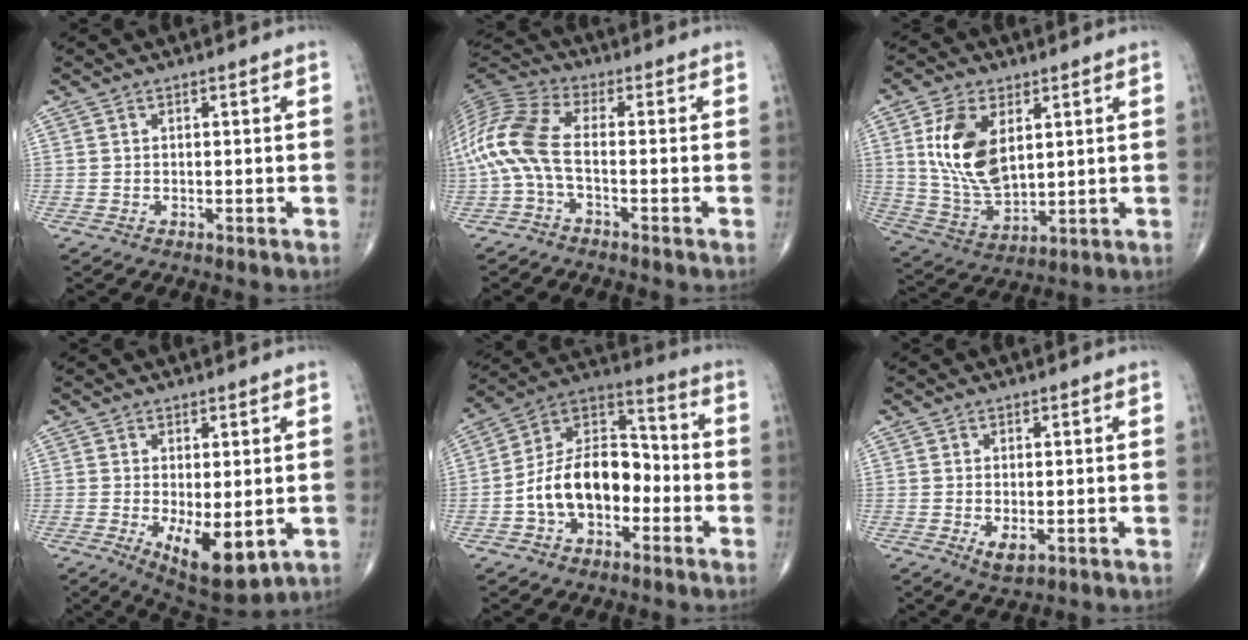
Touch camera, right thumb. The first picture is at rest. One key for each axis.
{"total": 11.7, "fx": -2.1, "fy": 4.7, "fz": 10.5, "tx": -0.245, "ty": 0.034, "tz": -0.052}
{"total": 13.6, "fx": 3.8, "fy": 7.6, "fz": 10.7, "tx": -0.199, "ty": -0.020, "tz": 0.081}
{"total": 10.0, "fx": -2.2, "fy": 4.2, "fz": 8.8, "tx": -0.122, "ty": -0.023, "tz": -0.019}
{"total": 15.6, "fx": -3.8, "fy": 9.9, "fz": 11.4, "tx": -0.171, "ty": 0.055, "tz": -0.076}
{"total": 2.8, "fx": -0.6, "fy": 1.4, "fz": 2.4, "tx": -0.038, "ty": -0.007, "tz": -0.005}